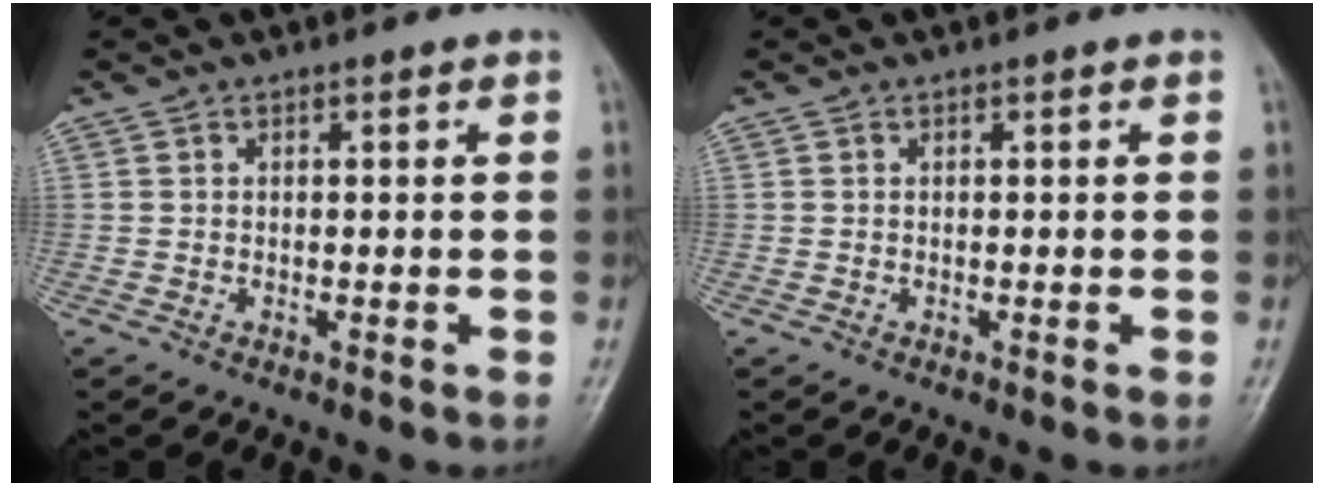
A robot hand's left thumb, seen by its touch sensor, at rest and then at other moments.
{"total": 0.0}